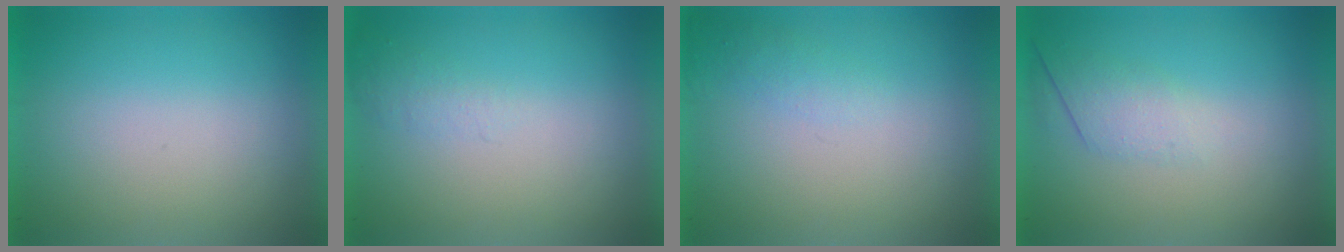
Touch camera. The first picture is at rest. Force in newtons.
{"total": 1.1}
{"total": 1.2}
{"total": 2.6}